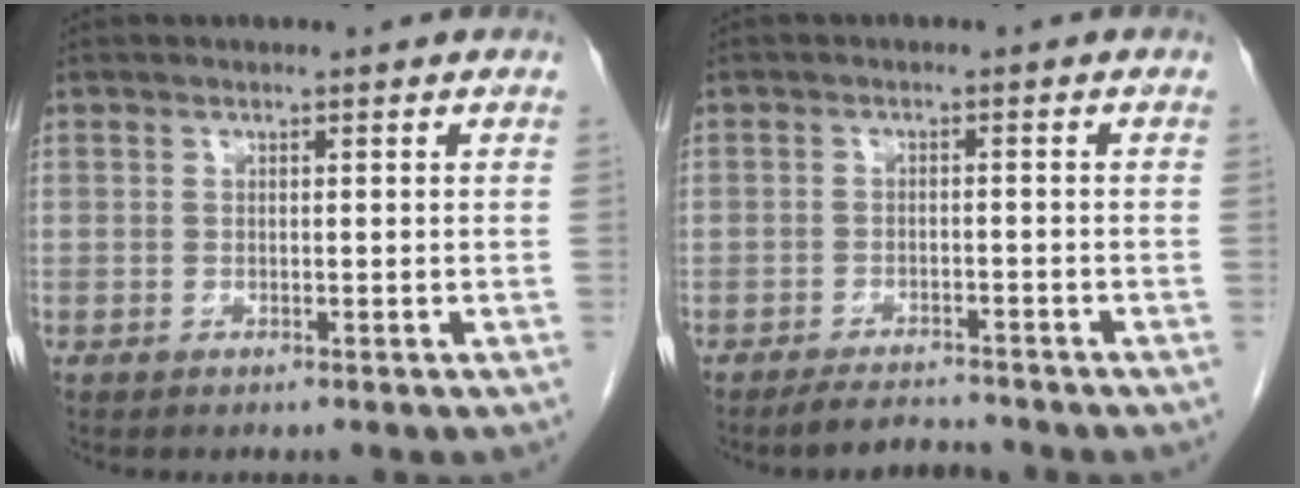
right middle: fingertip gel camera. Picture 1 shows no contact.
{"total": 3.8, "force": [-3.8, 0.2, 0.5], "torque": [-0.009, -0.013, -0.064]}